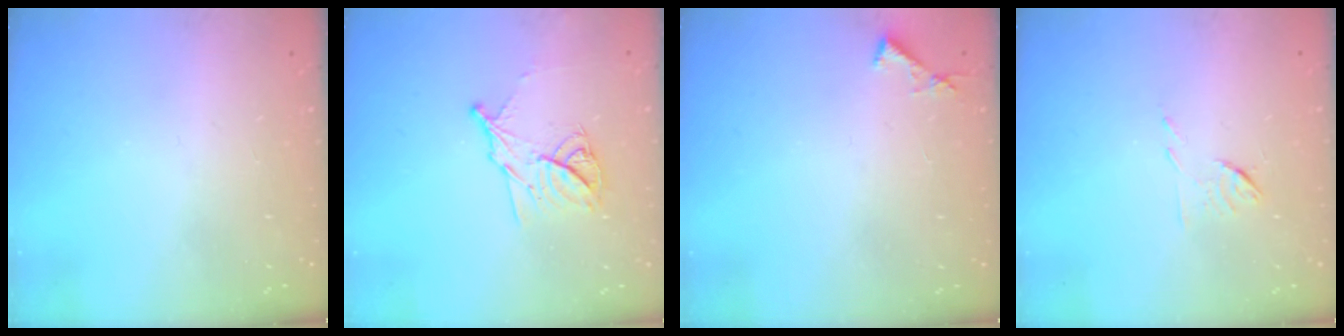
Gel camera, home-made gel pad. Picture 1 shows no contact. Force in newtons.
{"total": 11.4, "press": 11.4, "slide": 0.3}
{"total": 3.6, "press": 3.6, "slide": 0.3}
{"total": 6.0, "press": 6.0, "slide": 0.7}